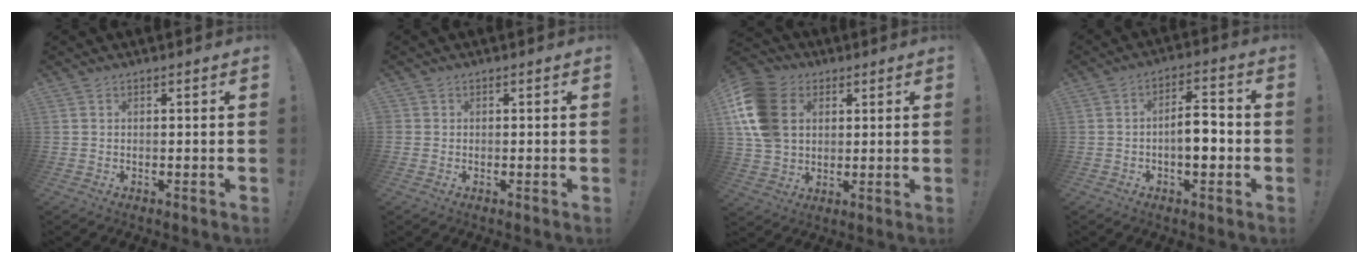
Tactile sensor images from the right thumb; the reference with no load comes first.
{"total": 0.7, "force": [0.1, 0.7, 0.1], "torque": [-0.008, 0.004, 0.004]}
{"total": 17.3, "force": [4.3, 13.4, 10.1], "torque": [-0.208, -0.004, 0.086]}
{"total": 8.5, "force": [-2.0, 3.8, 7.3], "torque": [-0.112, 0.014, -0.038]}